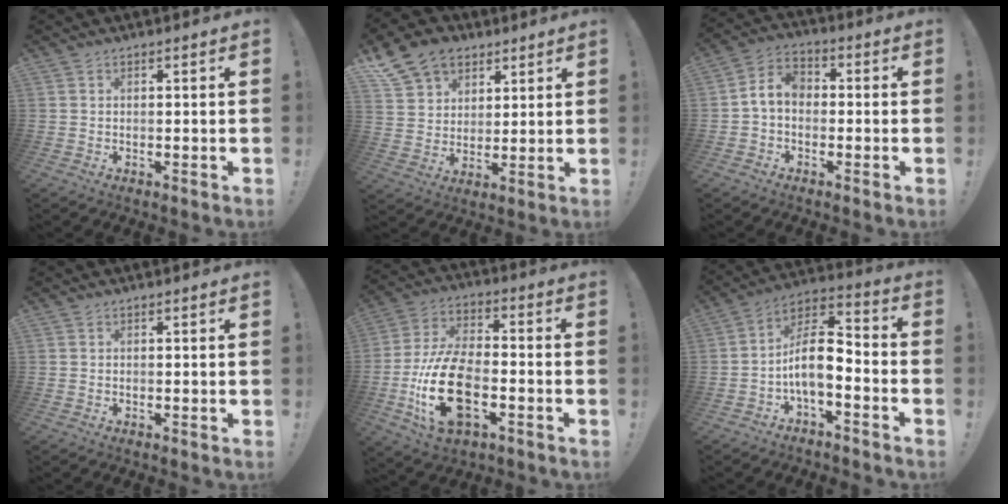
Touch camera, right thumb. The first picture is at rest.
{"total": 13.8, "force": [8.2, 10.1, 4.7], "torque": [-0.079, -0.044, 0.163]}
{"total": 6.9, "force": [-0.8, 4.8, 4.8], "torque": [-0.108, 0.016, -0.009]}
{"total": 0.0}
{"total": 20.4, "force": [-6.5, 11.0, 15.9], "torque": [-0.310, 0.030, -0.104]}
{"total": 13.6, "force": [-1.8, 6.3, 11.9], "torque": [-0.212, 0.005, -0.030]}